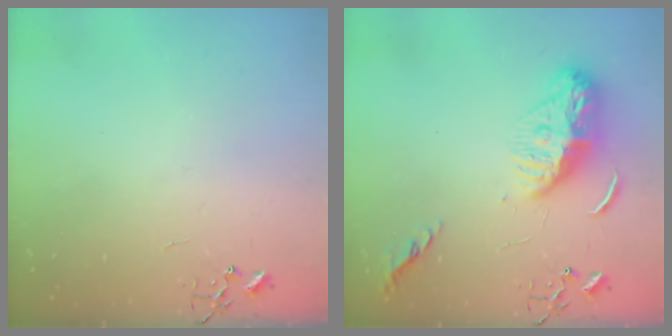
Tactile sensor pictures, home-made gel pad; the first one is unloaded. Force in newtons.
{"total": 12.4, "press": 12.3, "slide": 0.8}